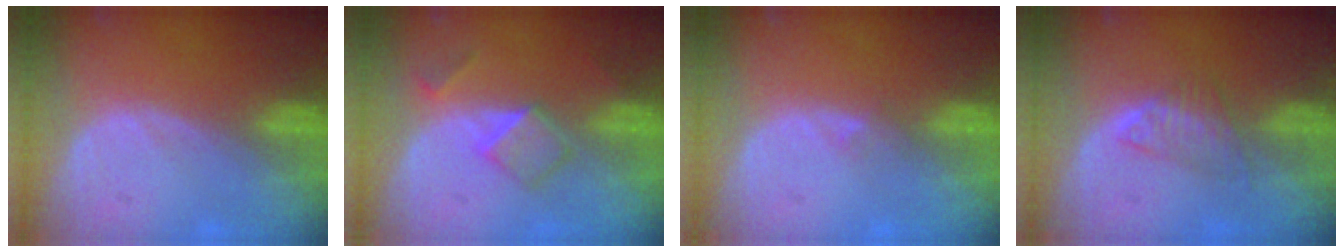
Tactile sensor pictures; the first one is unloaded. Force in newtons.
{"total": 5.2, "press": 4.4, "slide": 2.7}
{"total": 1.2, "press": 0.9, "slide": 0.9}
{"total": 3.7, "press": 3.6, "slide": 0.7}